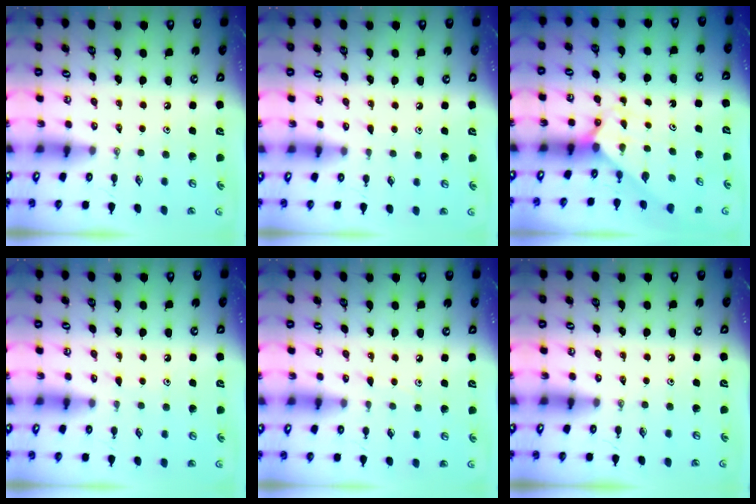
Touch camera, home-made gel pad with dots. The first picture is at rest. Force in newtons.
{"total": 5.1, "press": 5.1, "slide": 0.6}
{"total": 2.1, "press": 2.1, "slide": 0.1}
{"total": 6.8, "press": 6.8, "slide": 0.6}
{"total": 5.0, "press": 5.0, "slide": 0.6}
{"total": 0.0}